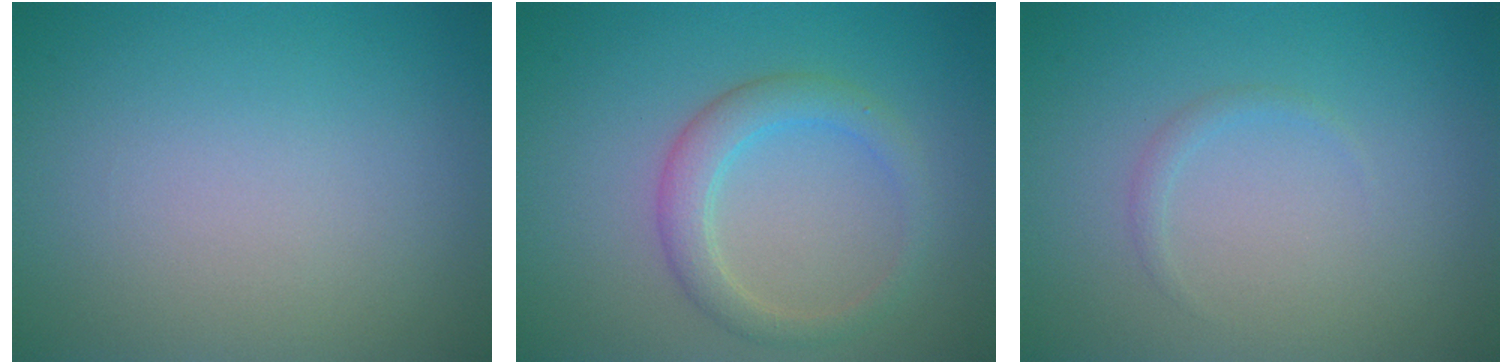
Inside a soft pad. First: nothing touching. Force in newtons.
{"total": 2.9, "press": 2.9, "slide": 0.2}
{"total": 0.7, "press": 0.7, "slide": 0.0}